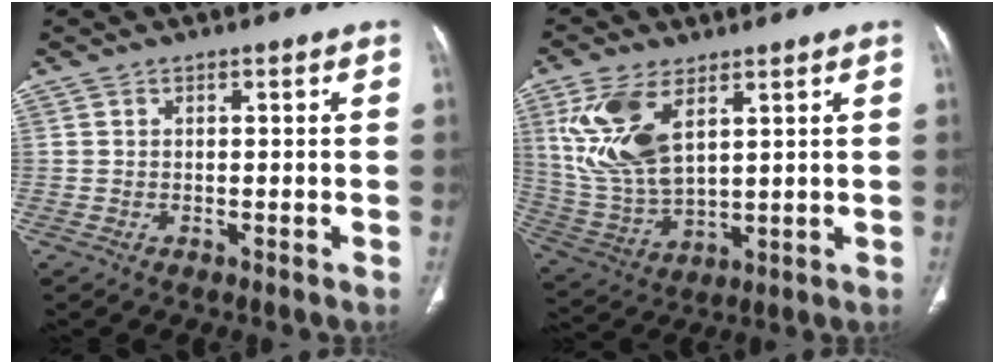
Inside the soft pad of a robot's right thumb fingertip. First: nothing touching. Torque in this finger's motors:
{"motor_torque": [0.19, 0.43, 0.76, 0.72, 0.19]}